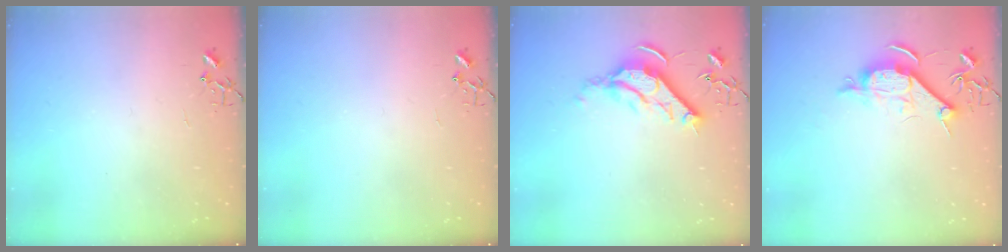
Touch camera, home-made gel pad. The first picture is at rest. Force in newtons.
{"total": 0.0}
{"total": 11.7, "press": 11.6, "slide": 1.3}
{"total": 9.3, "press": 9.2, "slide": 1.1}